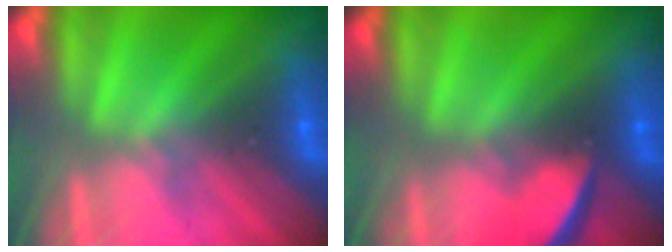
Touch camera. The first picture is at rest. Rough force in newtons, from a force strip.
{"total": 7.6}